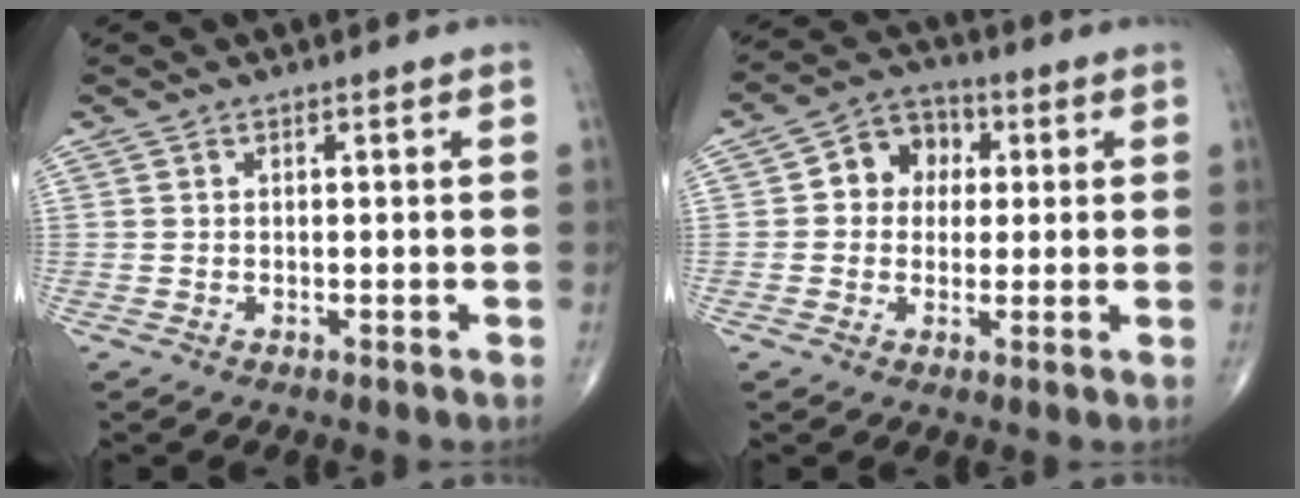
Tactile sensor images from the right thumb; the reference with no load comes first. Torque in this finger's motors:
{"motor_torque": [0.46, 0.89, 0.24, -0.05, 0.01]}